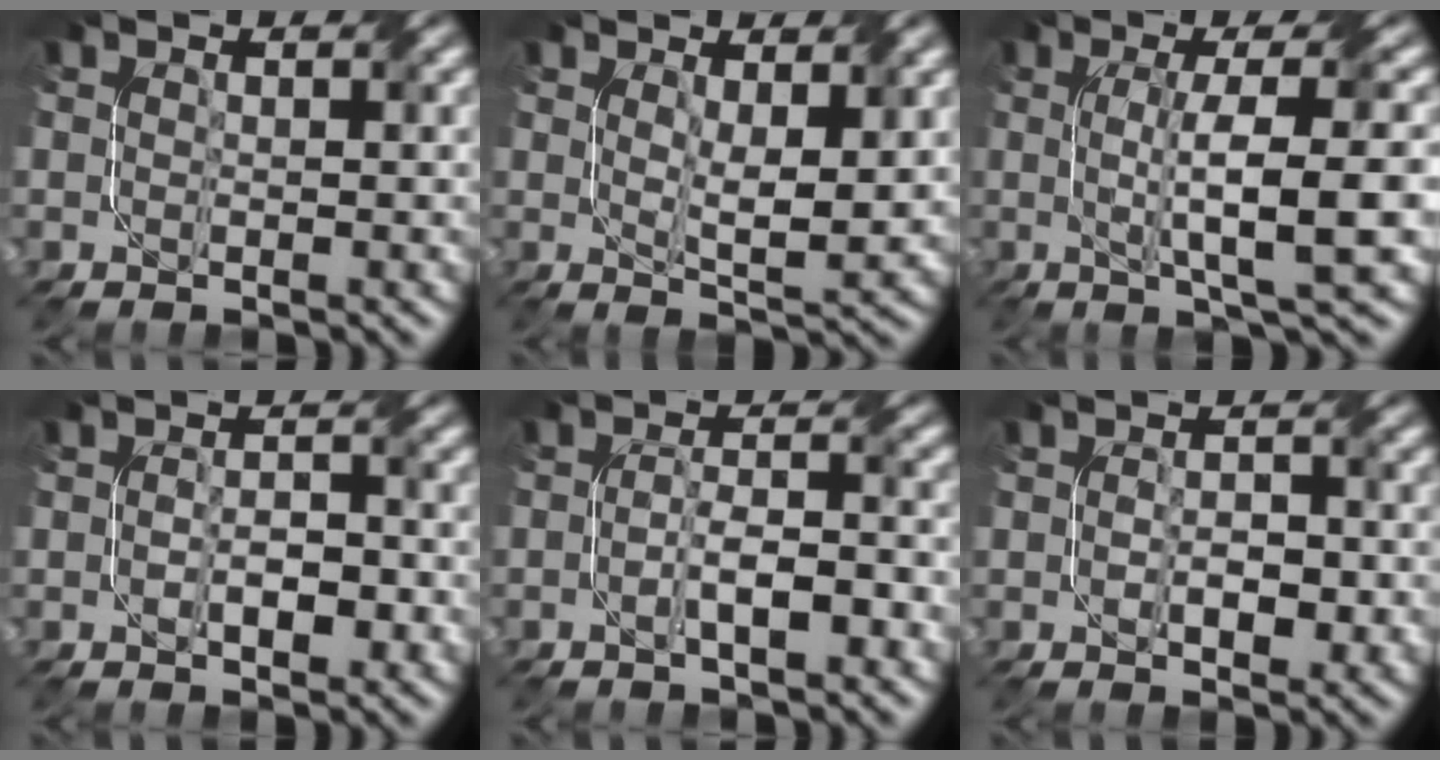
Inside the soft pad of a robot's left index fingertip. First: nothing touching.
{"total": 3.7, "force": [1.3, 1.1, 3.3], "torque": [-0.062, -0.006, 0.027]}
{"total": 7.6, "force": [-0.2, 1.2, 7.5], "torque": [-0.118, 0.004, 0.001]}
{"total": 2.8, "force": [-0.7, 1.3, 2.3], "torque": [-0.041, -0.001, -0.011]}
{"total": 3.5, "force": [-1.3, 0.9, 3.2], "torque": [-0.058, 0.006, -0.024]}
{"total": 2.9, "force": [-0.6, 1.5, 2.4], "torque": [-0.041, -0.003, -0.007]}